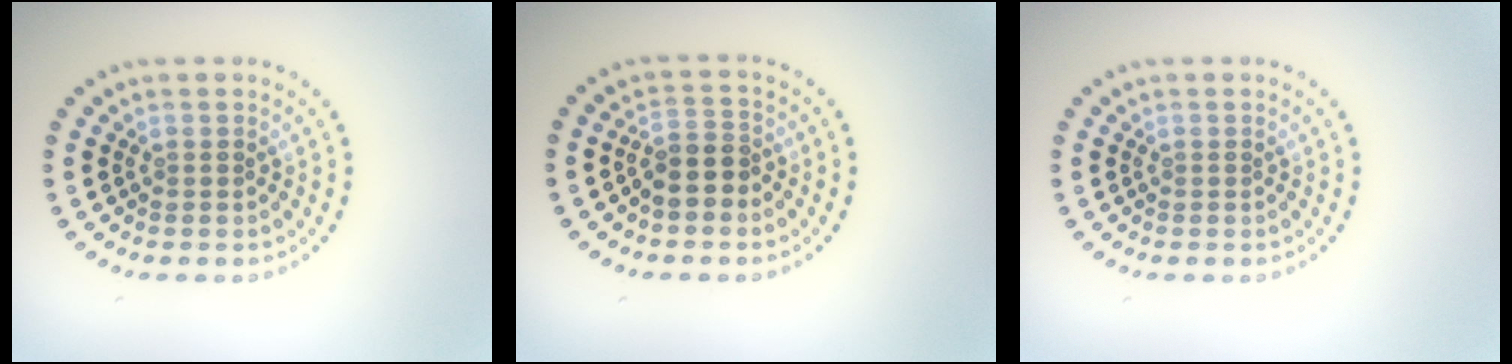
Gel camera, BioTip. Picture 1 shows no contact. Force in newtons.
{"total": 2.7, "press": 2.3, "slide": 1.3}
{"total": 0.0}